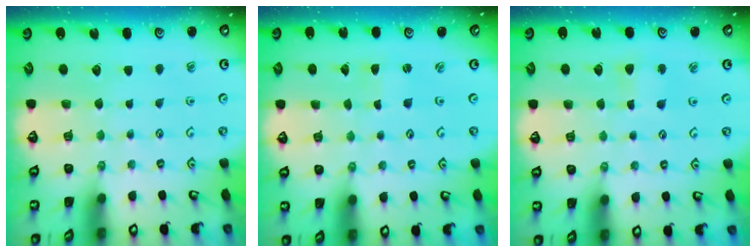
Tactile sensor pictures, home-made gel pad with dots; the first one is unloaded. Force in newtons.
{"total": 1.4, "press": 1.4, "slide": 0.3}
{"total": 2.8, "press": 2.7, "slide": 0.4}